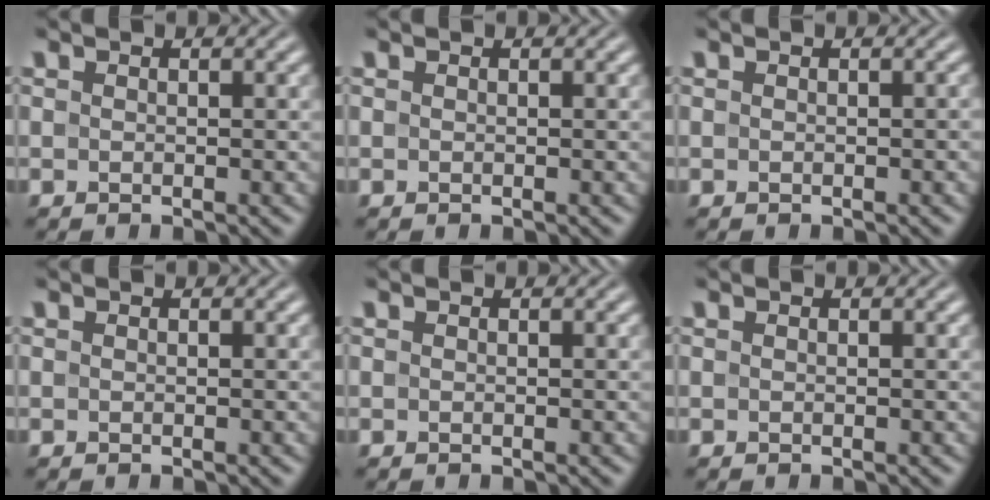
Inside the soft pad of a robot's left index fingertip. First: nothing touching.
{"total": 0.0}
{"total": 0.0}
{"total": 0.0}
{"total": 0.0}
{"total": 0.0}